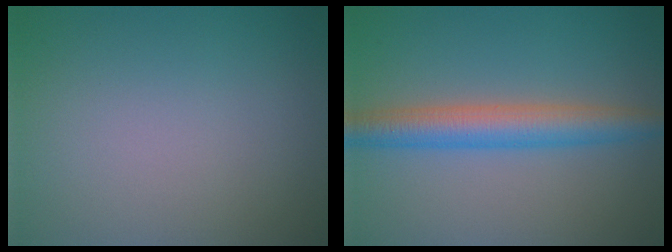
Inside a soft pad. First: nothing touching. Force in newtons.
{"total": 4.6, "press": 4.6, "slide": 0.1}